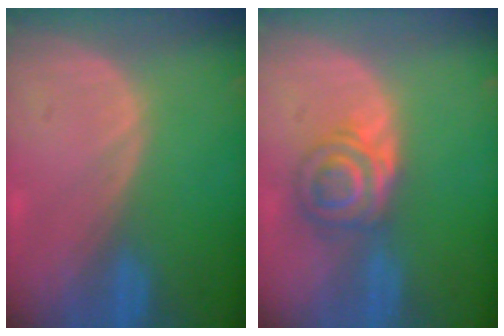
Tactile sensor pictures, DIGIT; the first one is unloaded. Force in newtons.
{"total": 6.0, "press": 5.6, "slide": 2.2}